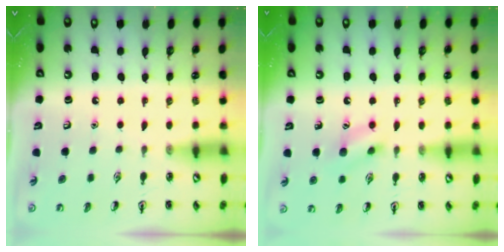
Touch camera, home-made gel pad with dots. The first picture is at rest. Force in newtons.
{"total": 8.4, "press": 8.3, "slide": 0.7}